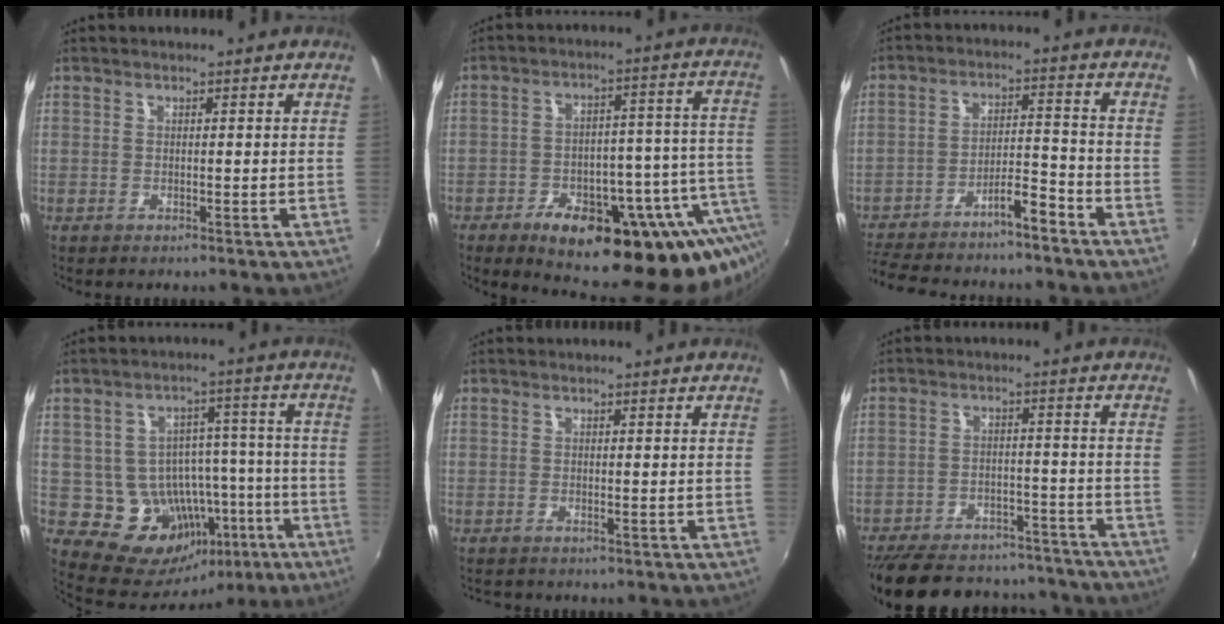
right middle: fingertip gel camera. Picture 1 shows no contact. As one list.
[{"total": 27.7, "force": [-16.7, 10.8, 19.4], "torque": [-0.257, -0.004, -0.212]}, {"total": 9.8, "force": [-8.6, 1.0, 4.7], "torque": [-0.096, 0.027, -0.146]}, {"total": 15.9, "force": [-6.5, 12.9, 6.7], "torque": [-0.119, 0.032, -0.057]}, {"total": 0.6, "force": [-0.5, 0.1, 0.3], "torque": [-0.006, 0.002, -0.011]}, {"total": 26.0, "force": [-22.3, 9.3, 9.5], "torque": [-0.205, 0.025, -0.288]}]